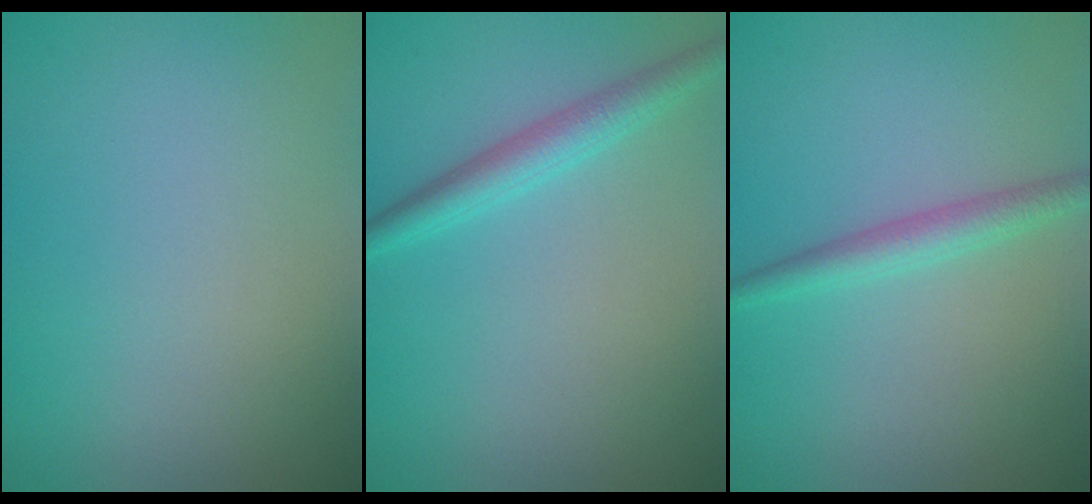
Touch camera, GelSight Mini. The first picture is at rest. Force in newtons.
{"total": 2.7, "press": 2.7, "slide": 0.1}
{"total": 2.2, "press": 2.2, "slide": 0.0}